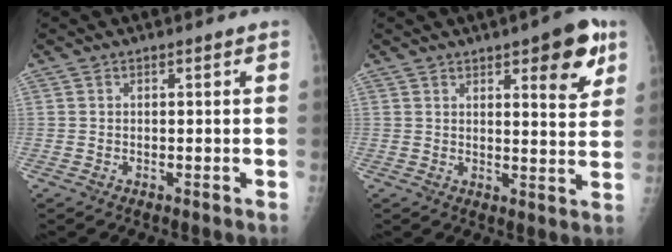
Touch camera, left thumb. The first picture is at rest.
{"total": 9.5, "force": [5.2, 2.8, 7.4], "torque": [-0.066, -0.022, 0.064]}